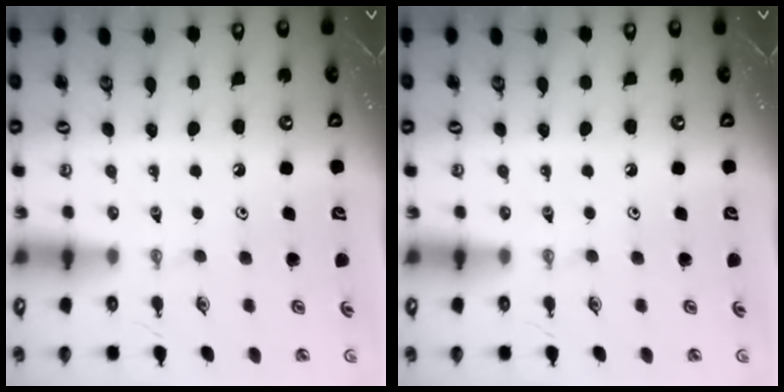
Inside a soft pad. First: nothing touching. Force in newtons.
{"total": 0.0}